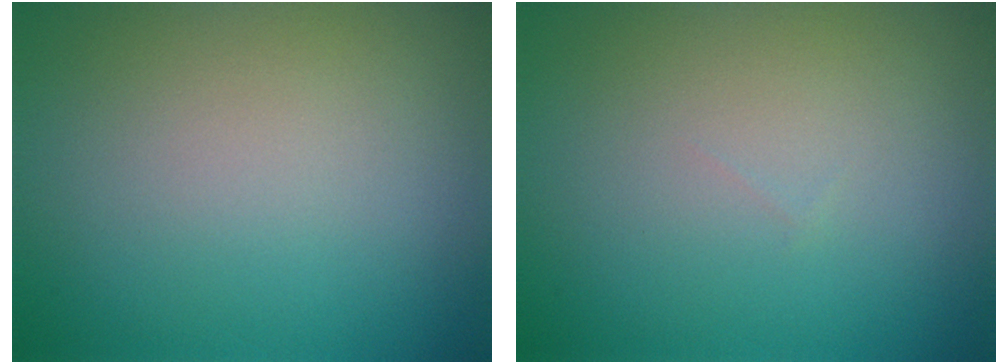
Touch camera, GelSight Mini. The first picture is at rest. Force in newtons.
{"total": 0.0}